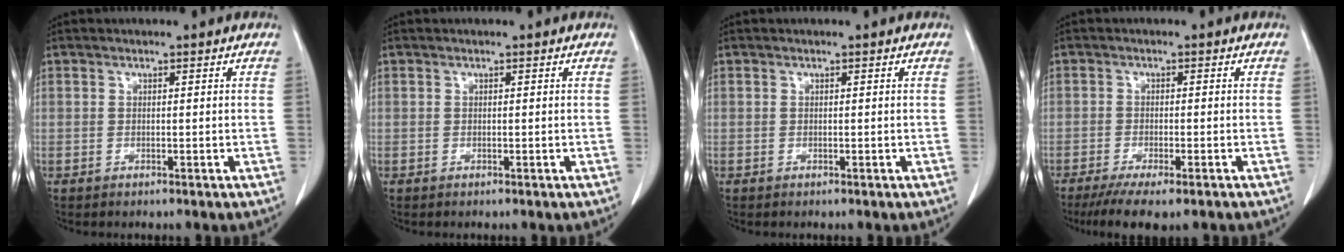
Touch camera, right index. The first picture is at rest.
{"total": 0.0}
{"total": 0.0}
{"total": 8.8, "force": [-6.8, 1.5, 5.5], "torque": [-0.079, -0.018, -0.103]}